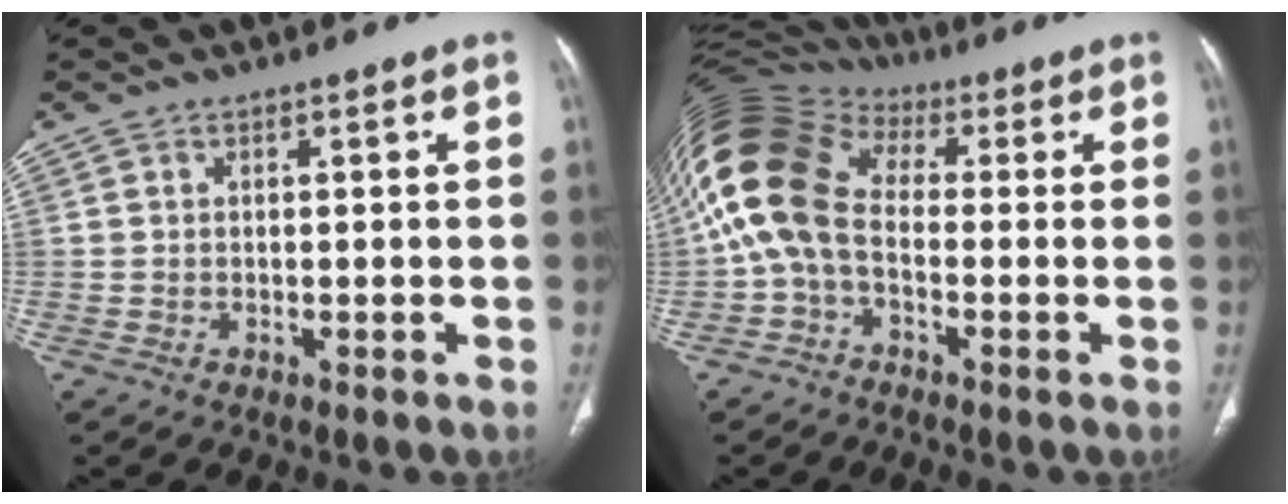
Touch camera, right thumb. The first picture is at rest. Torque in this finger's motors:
{"motor_torque": [0.70, 0.70, 2.25, -0.50, 0.72]}